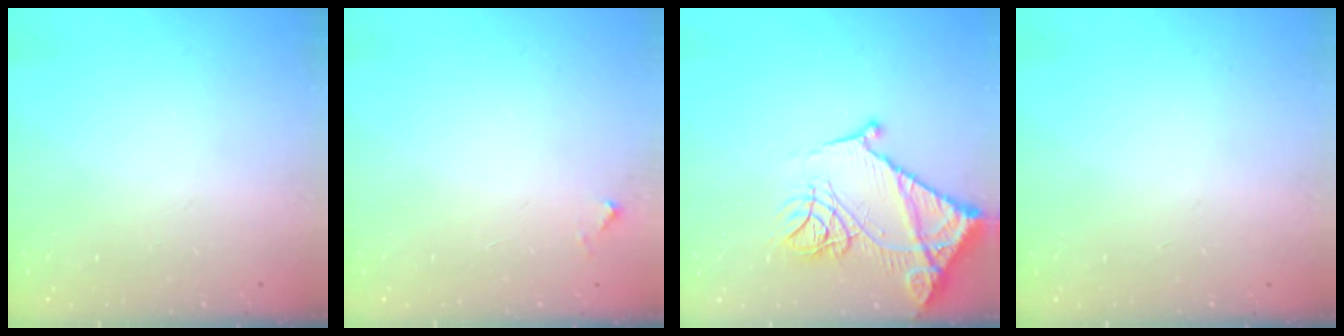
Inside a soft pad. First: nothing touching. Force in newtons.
{"total": 4.2, "press": 4.2, "slide": 0.1}
{"total": 19.3, "press": 19.2, "slide": 2.1}
{"total": 0.0}